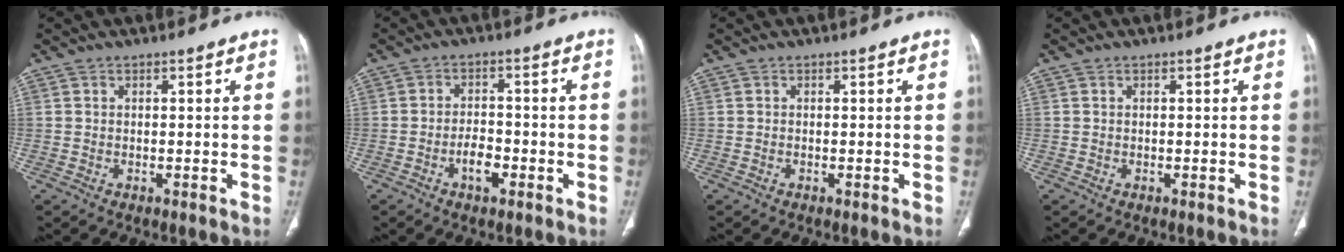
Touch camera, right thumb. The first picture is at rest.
{"total": 4.2, "force": [-2.0, 2.2, 3.0], "torque": [-0.046, 0.016, -0.035]}
{"total": 0.0}
{"total": 0.0}